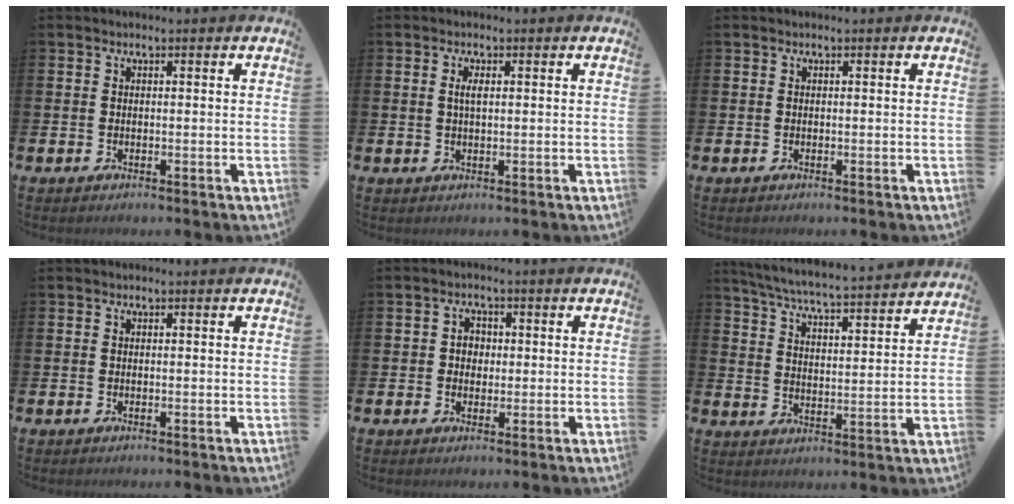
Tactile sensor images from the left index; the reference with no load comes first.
{"total": 1.7, "force": [0.6, 0.6, 1.5], "torque": [-0.031, 0.004, 0.008]}
{"total": 0.0}
{"total": 0.0}
{"total": 2.4, "force": [0.2, 2.1, 1.0], "torque": [-0.010, 0.004, -0.003]}
{"total": 6.2, "force": [6.0, 0.0, 1.7], "torque": [-0.060, -0.047, 0.102]}